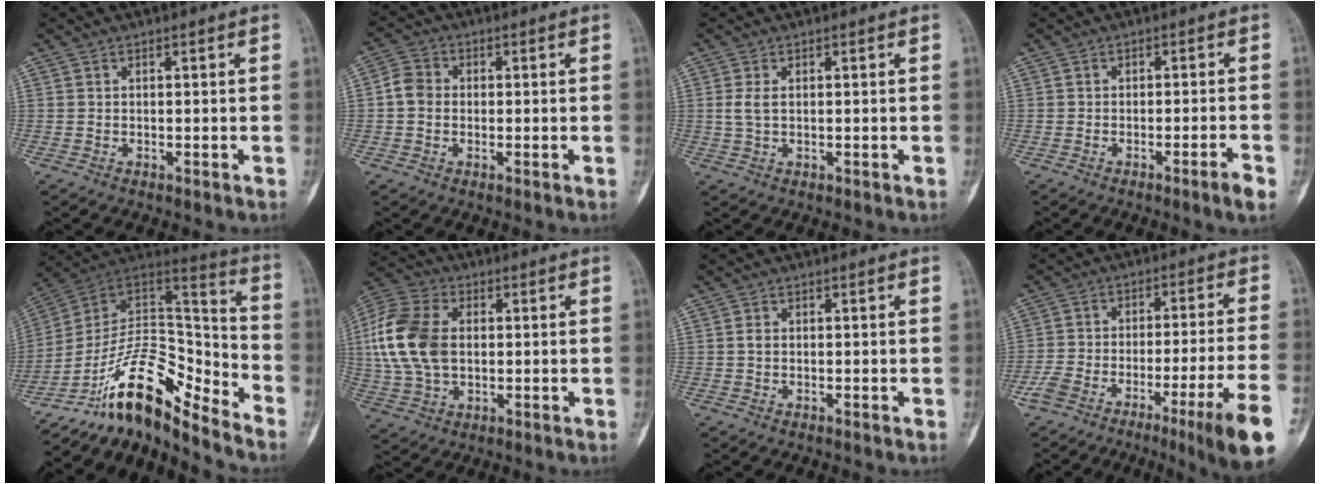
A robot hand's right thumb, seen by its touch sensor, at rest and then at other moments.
{"total": 4.1, "force": [-0.2, 3.5, 2.1], "torque": [-0.032, 0.011, -0.011]}
{"total": 2.4, "force": [0.4, 1.3, 2.0], "torque": [-0.052, 0.004, 0.010]}
{"total": 3.1, "force": [-1.8, -0.3, 2.5], "torque": [-0.045, 0.007, -0.030]}
{"total": 17.3, "force": [-13.3, 5.8, 9.3], "torque": [-0.123, 0.131, -0.235]}
{"total": 15.9, "force": [1.4, 10.5, 11.8], "torque": [-0.243, 0.014, 0.026]}
{"total": 1.0, "force": [0.0, 0.8, 0.6], "torque": [-0.010, 0.002, -0.001]}
{"total": 17.0, "force": [-9.3, 1.6, 14.2], "torque": [-0.218, 0.042, -0.145]}